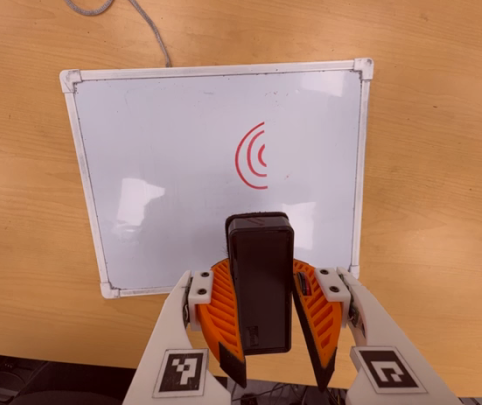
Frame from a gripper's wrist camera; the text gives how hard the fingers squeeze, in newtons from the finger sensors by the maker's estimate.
{"total": 10.9, "left": 10.3, "right": 11.6}